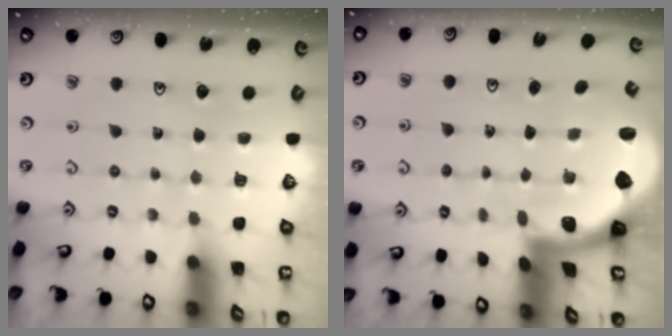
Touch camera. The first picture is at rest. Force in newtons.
{"total": 1.9, "press": 1.8, "slide": 0.5}